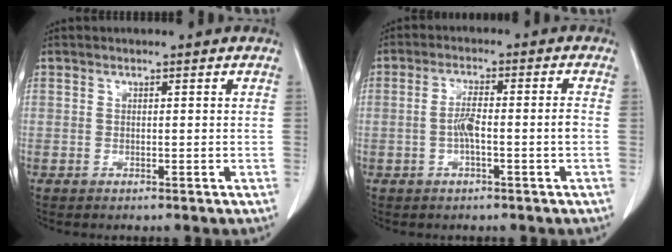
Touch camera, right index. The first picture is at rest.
{"total": 4.8, "force": [-1.1, 0.2, 4.6], "torque": [-0.093, 0.011, -0.017]}